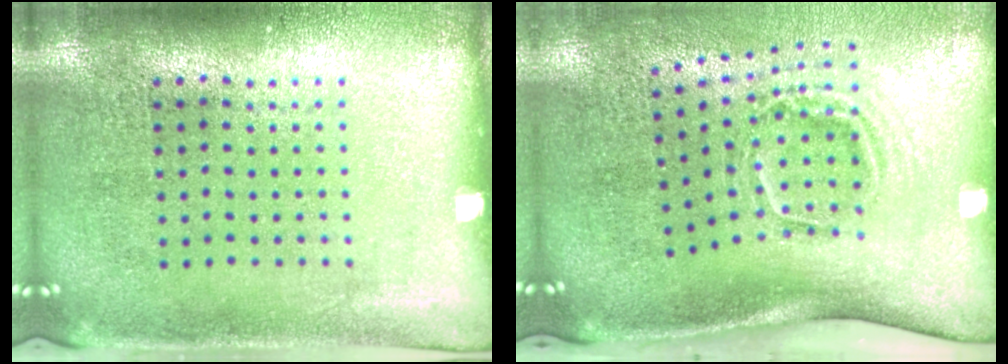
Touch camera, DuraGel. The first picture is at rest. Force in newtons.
{"total": 2.1, "press": 1.3, "slide": 1.7}